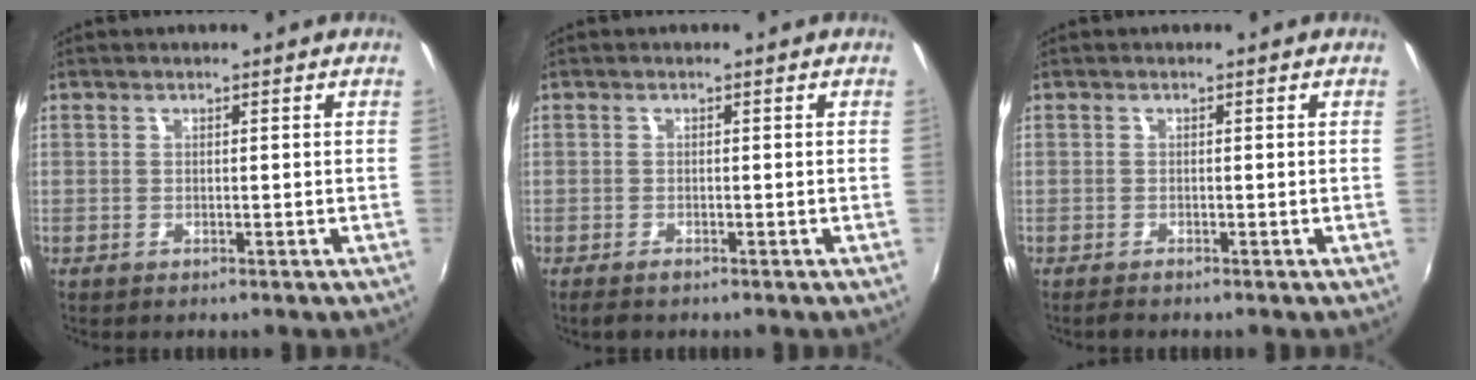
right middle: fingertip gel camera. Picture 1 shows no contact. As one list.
[{"total": 1.6, "force": [-1.3, 0.4, 0.8], "torque": [-0.017, -0.006, -0.023]}, {"total": 0.9, "force": [-0.8, 0.1, 0.3], "torque": [-0.007, -0.004, -0.016]}]